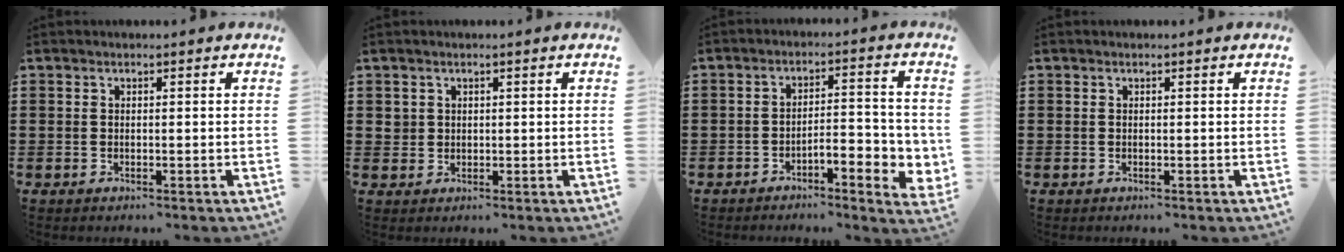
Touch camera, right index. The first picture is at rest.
{"total": 1.4, "force": [0.7, 1.2, 0.2], "torque": [-0.008, 0.004, 0.014]}
{"total": 5.0, "force": [-2.7, 1.5, 4.0], "torque": [-0.064, 0.005, -0.047]}
{"total": 0.0}